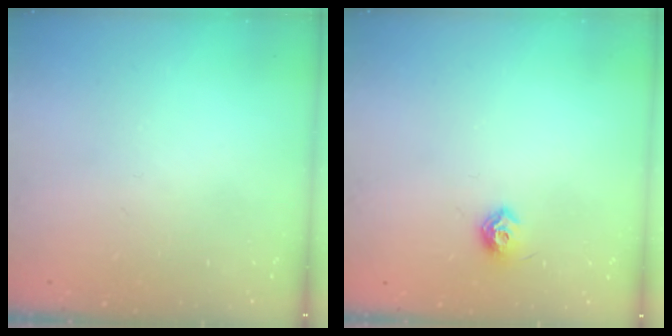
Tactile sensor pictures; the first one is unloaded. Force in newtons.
{"total": 7.9, "press": 7.8, "slide": 0.9}